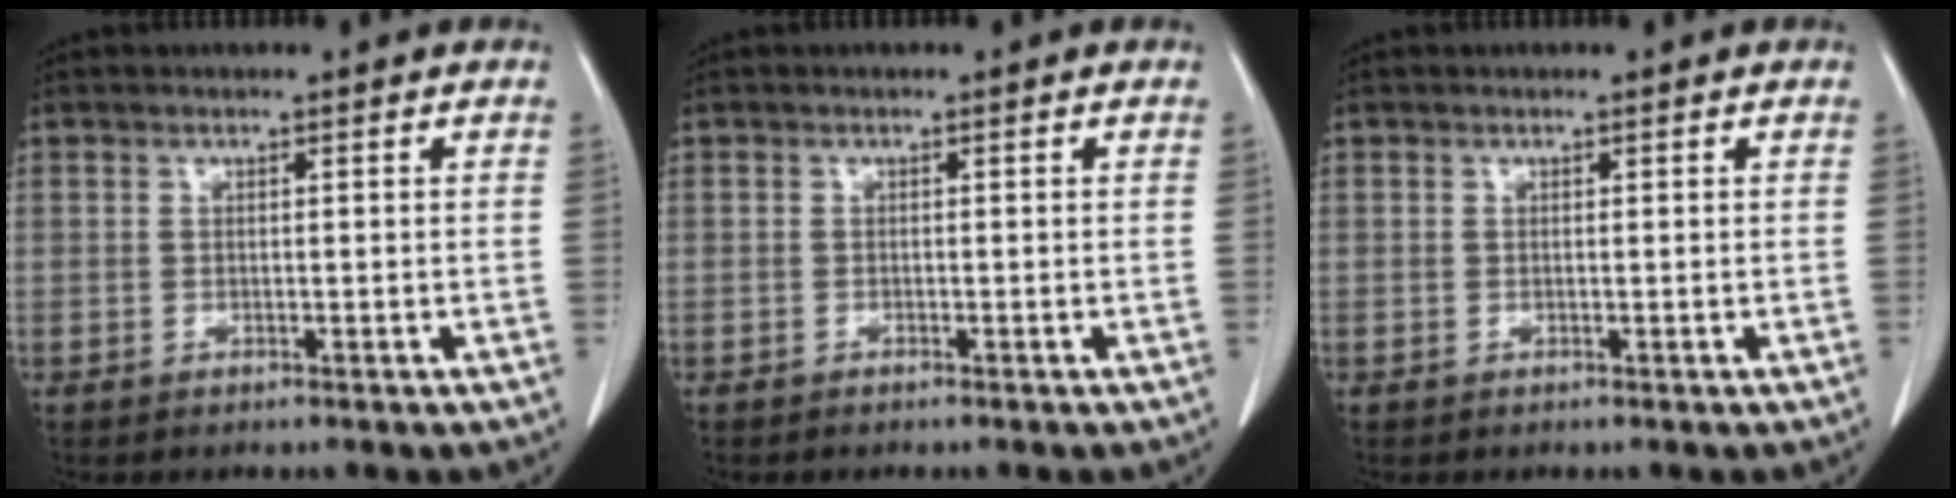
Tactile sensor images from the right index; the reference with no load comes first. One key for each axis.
{"total": 0.0}
{"total": 0.0}